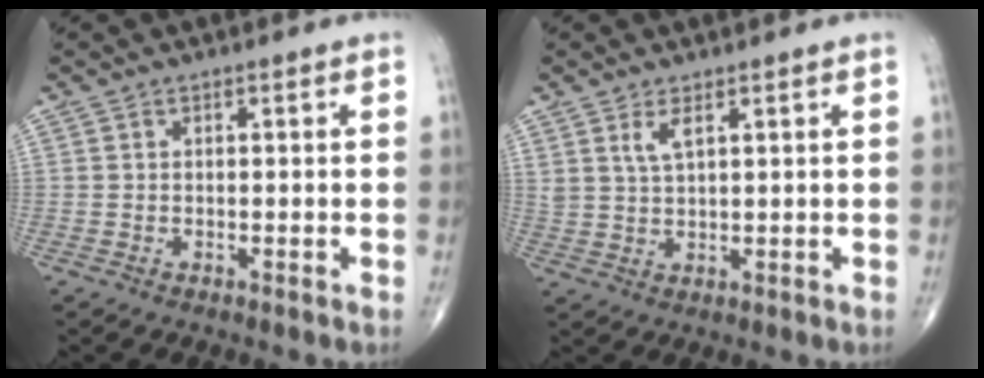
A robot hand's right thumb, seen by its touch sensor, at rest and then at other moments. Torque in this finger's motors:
{"motor_torque": [0.02, 0.02, 0.47, 0.44, -0.01]}